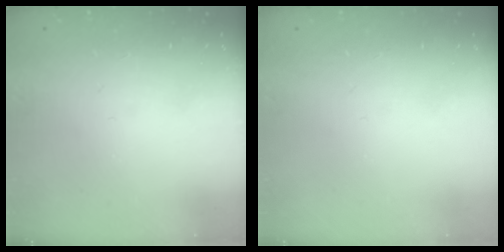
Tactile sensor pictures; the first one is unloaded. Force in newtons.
{"total": 0.0}